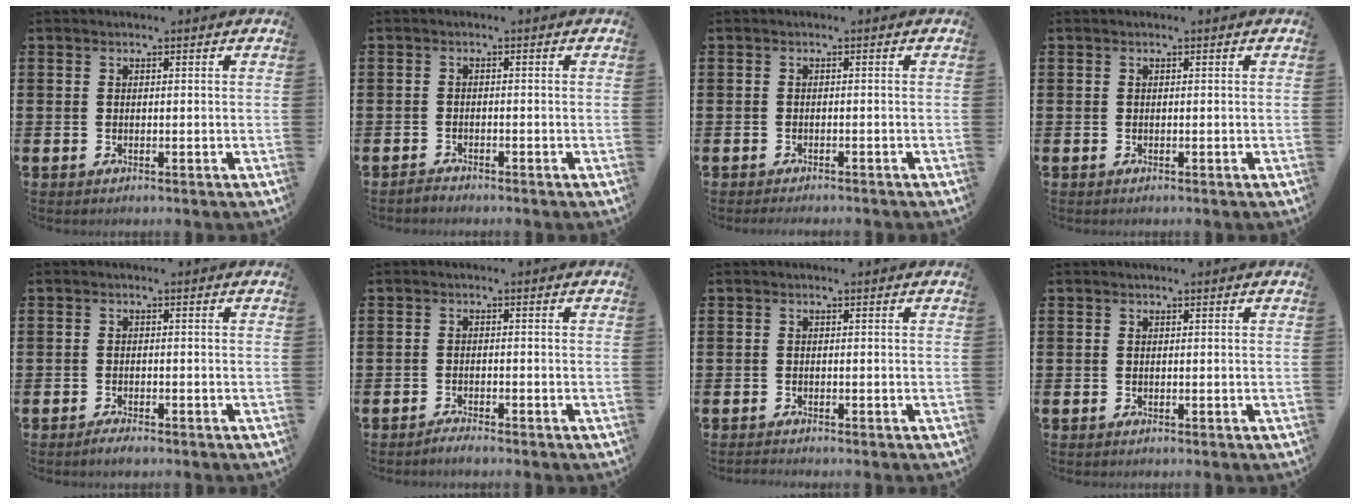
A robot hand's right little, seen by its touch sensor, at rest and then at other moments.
{"total": 1.0, "force": [-1.0, 0.1, 0.0], "torque": [-0.003, 0.000, -0.021]}
{"total": 0.7, "force": [-0.7, 0.0, 0.1], "torque": [-0.003, -0.002, -0.014]}
{"total": 0.0}
{"total": 1.2, "force": [-1.0, 0.2, 0.5], "torque": [-0.004, -0.004, -0.022]}
{"total": 1.3, "force": [-1.2, 0.1, 0.3], "torque": [-0.008, -0.002, -0.024]}
{"total": 0.6, "force": [-0.6, 0.0, 0.0], "torque": [-0.001, -0.003, -0.011]}
{"total": 0.0}